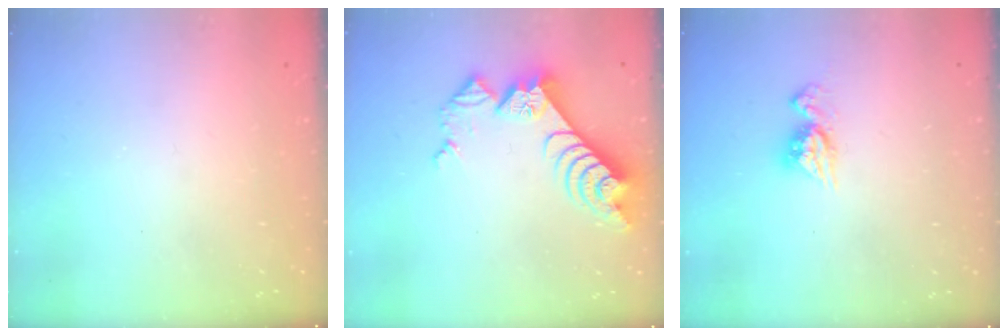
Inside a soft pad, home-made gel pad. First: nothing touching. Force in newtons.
{"total": 11.2, "press": 11.1, "slide": 1.4}
{"total": 7.5, "press": 7.4, "slide": 0.8}